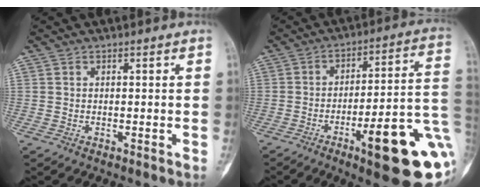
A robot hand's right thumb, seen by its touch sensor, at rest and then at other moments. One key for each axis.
{"total": 21.6, "fx": -7.4, "fy": 4.9, "fz": 19.7, "tx": -0.207, "ty": 0.032, "tz": -0.095}